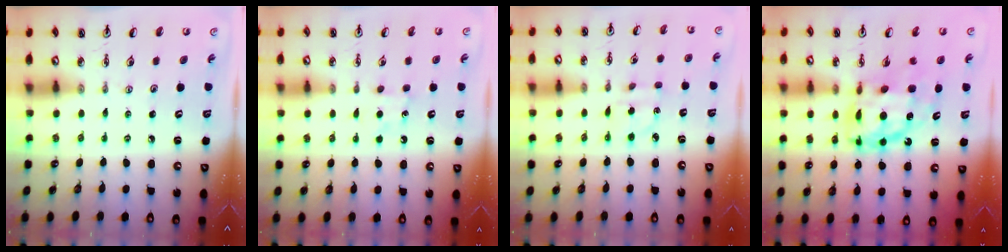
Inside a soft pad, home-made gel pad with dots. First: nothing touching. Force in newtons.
{"total": 5.7, "press": 5.6, "slide": 0.7}
{"total": 2.0, "press": 2.0, "slide": 0.4}
{"total": 14.9, "press": 14.9, "slide": 1.5}